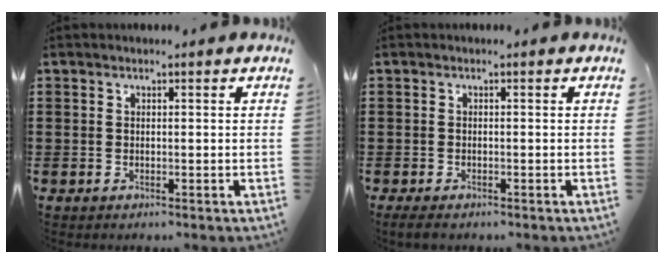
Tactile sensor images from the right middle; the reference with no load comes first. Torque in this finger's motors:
{"motor_torque": [0.61, 0.05, 0.18, 0.04]}